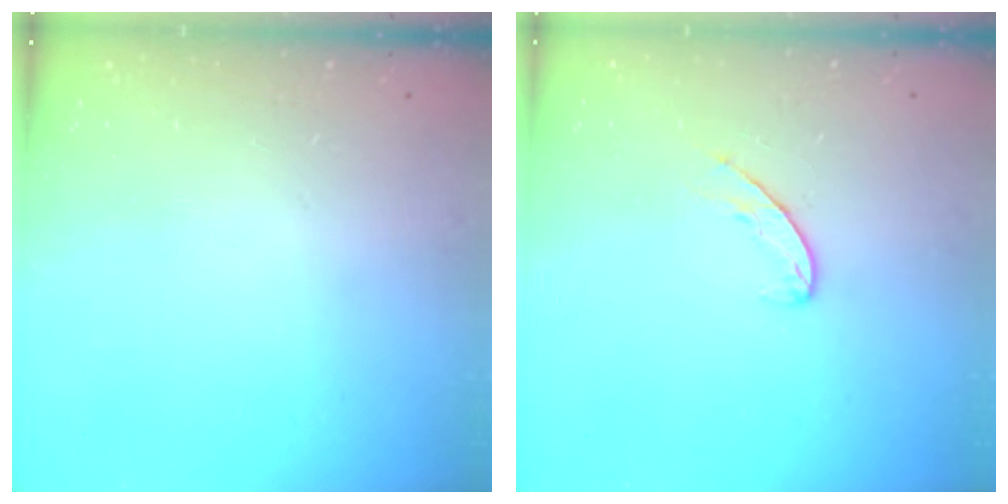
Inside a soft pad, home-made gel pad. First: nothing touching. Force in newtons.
{"total": 5.8, "press": 5.8, "slide": 0.3}